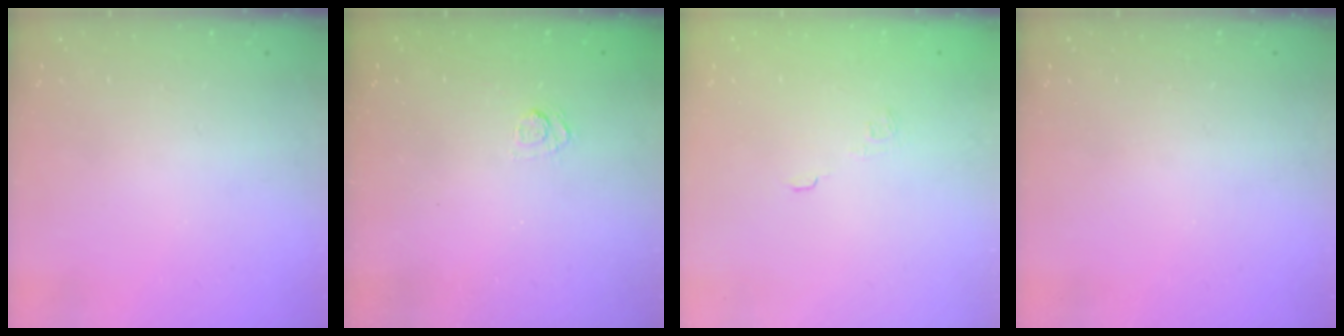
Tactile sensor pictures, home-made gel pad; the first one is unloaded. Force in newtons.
{"total": 2.4, "press": 2.0, "slide": 1.3}
{"total": 2.0, "press": 1.5, "slide": 1.3}
{"total": 0.0}